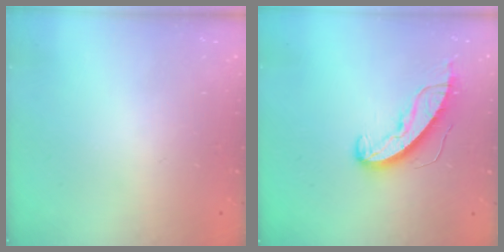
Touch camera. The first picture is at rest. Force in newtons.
{"total": 9.9, "press": 9.8, "slide": 0.5}